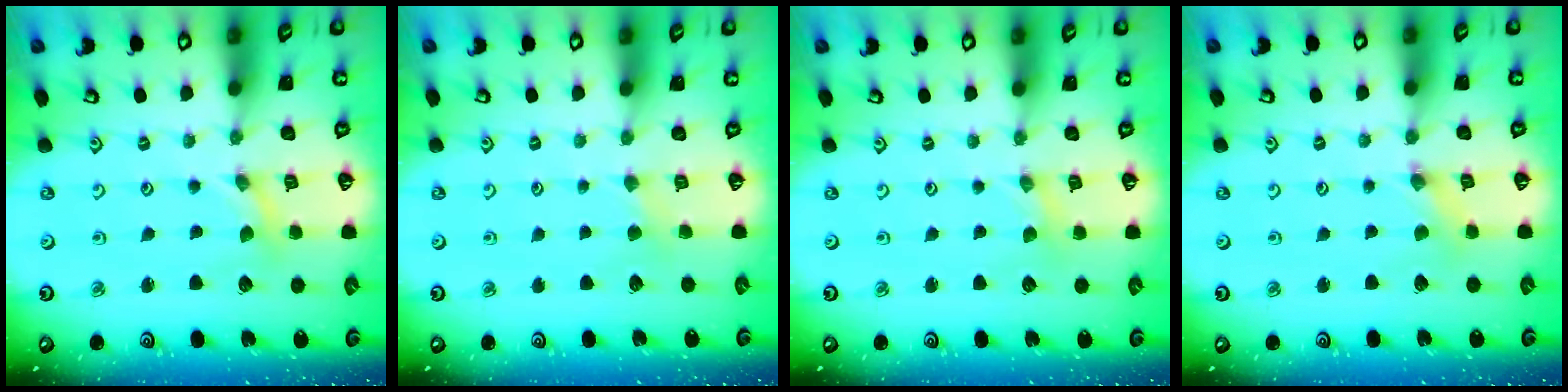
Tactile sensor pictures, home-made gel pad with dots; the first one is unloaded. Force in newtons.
{"total": 2.1, "press": 2.1, "slide": 0.3}
{"total": 0.0}
{"total": 1.6, "press": 1.6, "slide": 0.3}